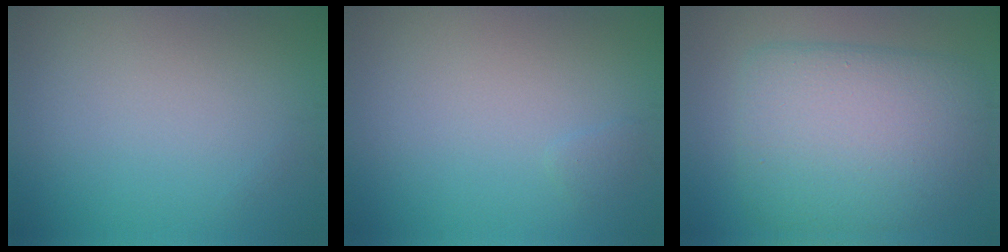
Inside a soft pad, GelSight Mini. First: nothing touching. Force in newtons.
{"total": 0.5, "press": 0.5, "slide": 0.0}
{"total": 8.5, "press": 8.4, "slide": 0.7}